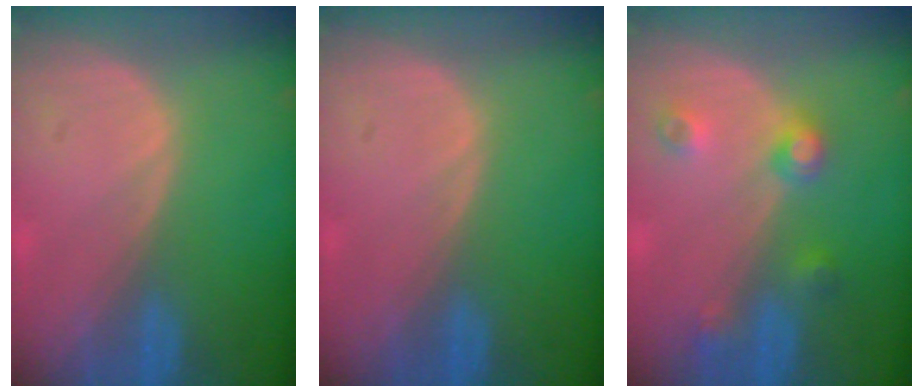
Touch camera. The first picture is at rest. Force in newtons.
{"total": 0.0}
{"total": 4.5, "press": 4.0, "slide": 2.1}